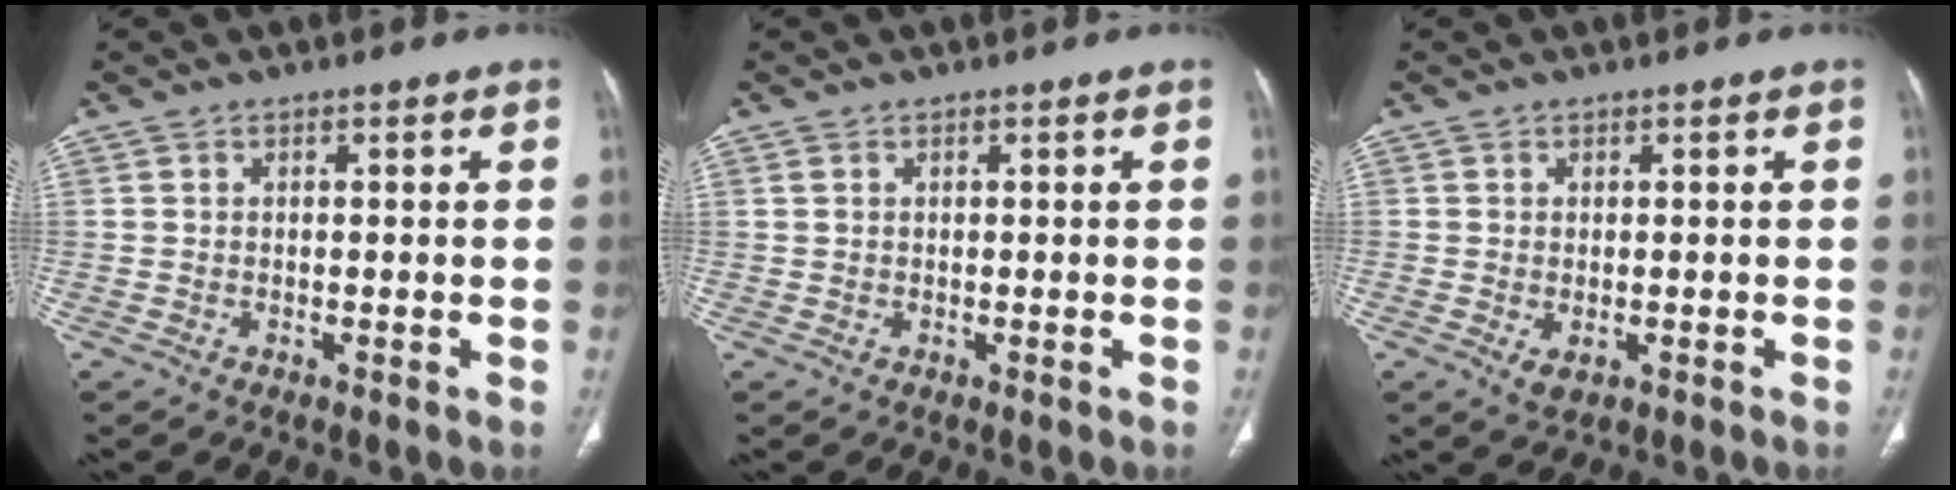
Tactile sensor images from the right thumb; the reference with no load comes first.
{"total": 0.5, "force": [0.2, 0.3, 0.3], "torque": [-0.007, 0.009, 0.006]}
{"total": 2.1, "force": [-0.5, 1.3, 1.6], "torque": [-0.028, -0.004, -0.001]}